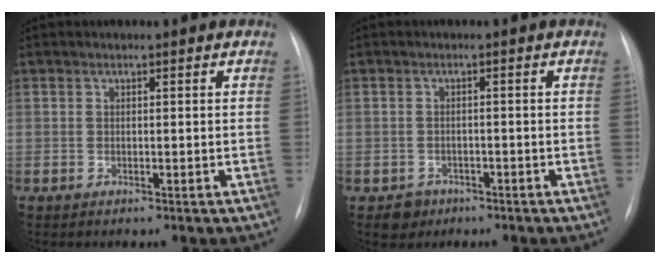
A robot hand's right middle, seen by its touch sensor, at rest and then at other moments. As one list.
[{"total": 2.4, "force": [-1.4, 2.0, 0.2], "torque": [-0.001, 0.006, -0.016]}]